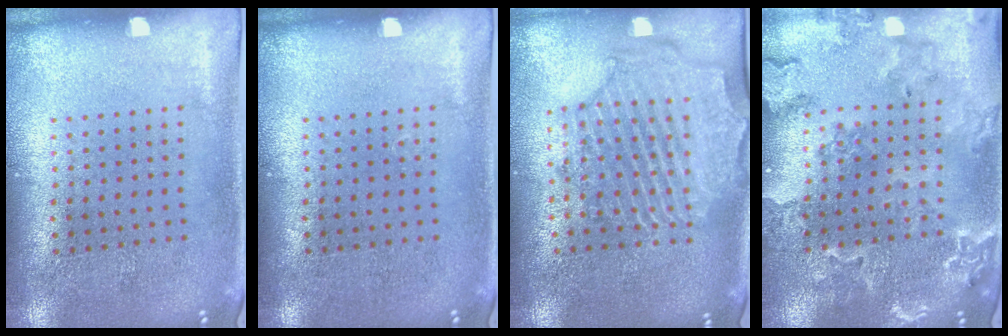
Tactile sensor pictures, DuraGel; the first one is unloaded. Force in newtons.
{"total": 0.0}
{"total": 2.4, "press": 2.2, "slide": 0.8}
{"total": 1.8, "press": 1.8, "slide": 0.2}